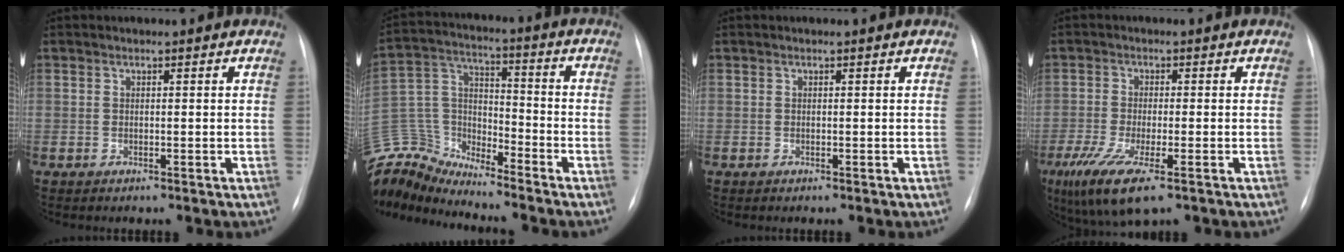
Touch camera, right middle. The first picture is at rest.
{"total": 14.1, "force": [-13.8, 2.3, 1.4], "torque": [-0.041, 0.056, -0.265]}
{"total": 0.0}
{"total": 9.2, "force": [-5.2, 2.1, 7.3], "torque": [-0.142, -0.027, -0.087]}